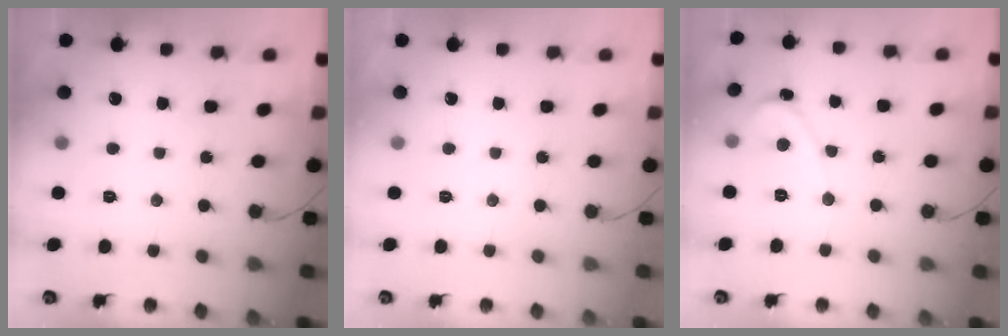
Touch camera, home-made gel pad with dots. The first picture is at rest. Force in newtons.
{"total": 0.0}
{"total": 1.4, "press": 1.3, "slide": 0.1}